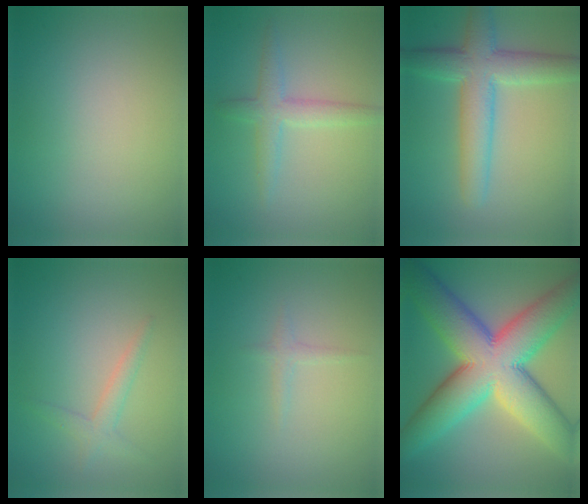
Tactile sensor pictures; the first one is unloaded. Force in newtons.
{"total": 2.8, "press": 2.8, "slide": 0.1}
{"total": 6.1, "press": 6.0, "slide": 0.3}
{"total": 1.6, "press": 1.6, "slide": 0.0}
{"total": 0.8, "press": 0.8, "slide": 0.1}
{"total": 14.6, "press": 14.6, "slide": 0.3}